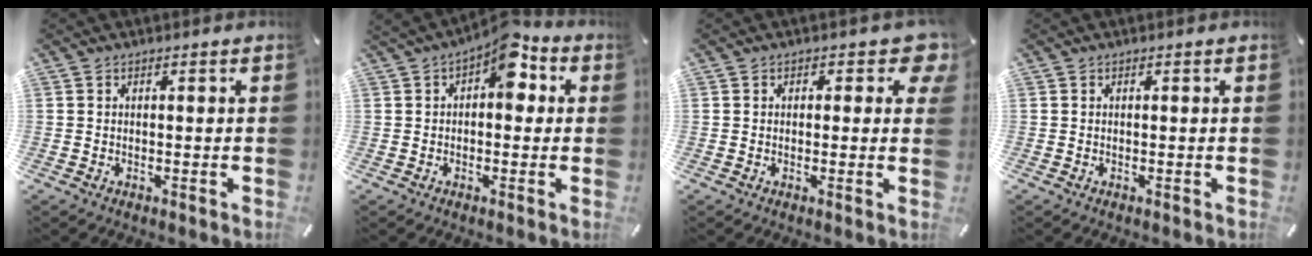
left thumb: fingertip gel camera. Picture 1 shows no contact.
{"total": 8.6, "force": [3.1, 4.7, 6.4], "torque": [-0.087, -0.012, 0.049]}
{"total": 4.7, "force": [2.0, 2.9, 3.1], "torque": [-0.026, -0.004, 0.028]}
{"total": 0.0}